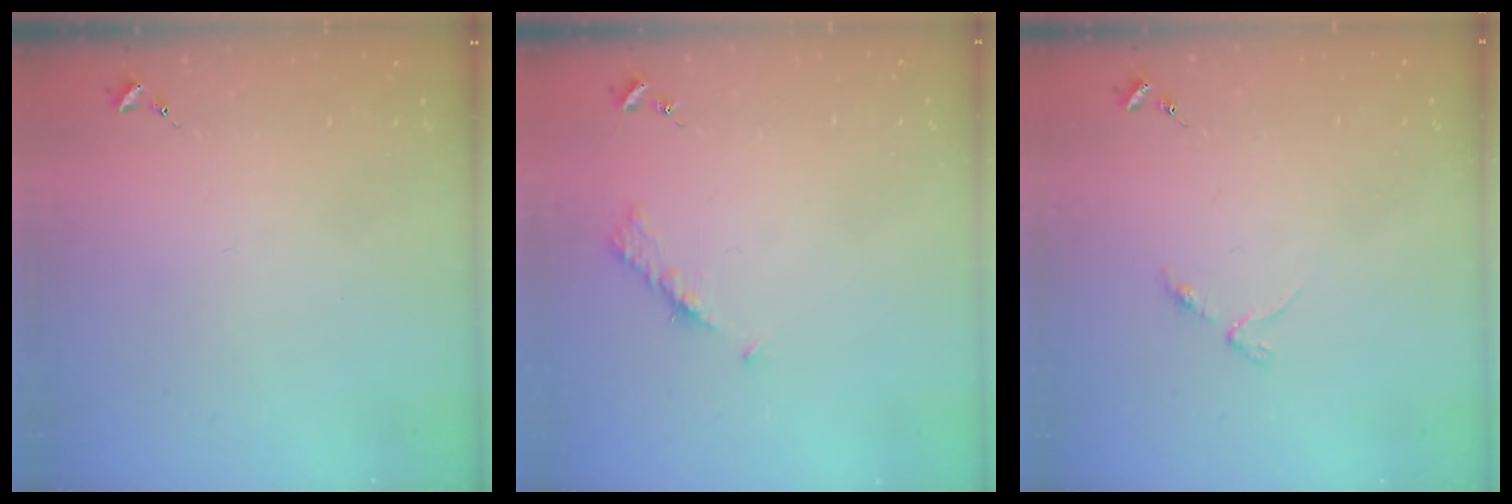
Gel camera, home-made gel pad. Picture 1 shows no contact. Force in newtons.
{"total": 5.3, "press": 5.2, "slide": 0.7}
{"total": 2.9, "press": 2.8, "slide": 0.4}